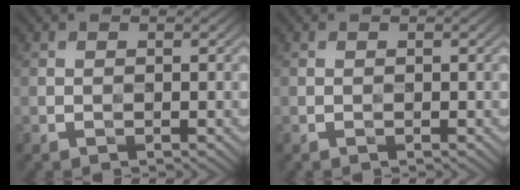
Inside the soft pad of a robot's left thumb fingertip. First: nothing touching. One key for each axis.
{"total": 0.0}